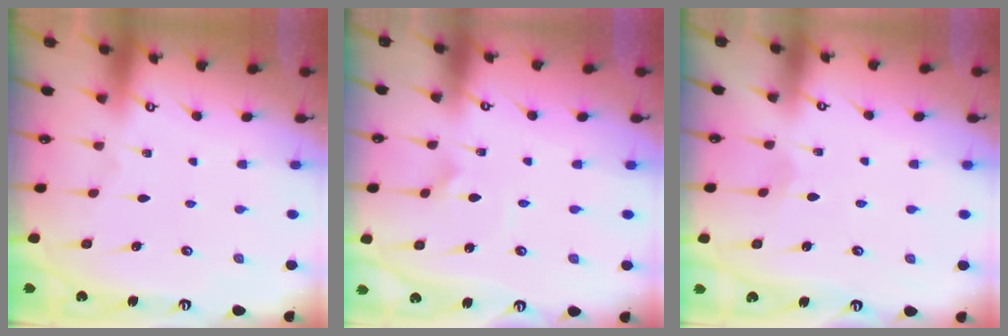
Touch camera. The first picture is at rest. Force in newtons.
{"total": 2.4, "press": 2.4, "slide": 0.2}
{"total": 1.7, "press": 1.7, "slide": 0.1}